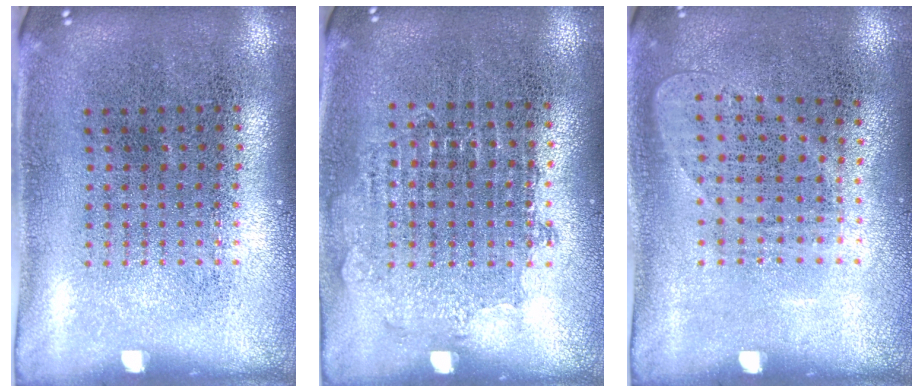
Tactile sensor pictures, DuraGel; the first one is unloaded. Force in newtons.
{"total": 0.8, "press": 0.8, "slide": 0.2}
{"total": 0.9, "press": 0.8, "slide": 0.4}